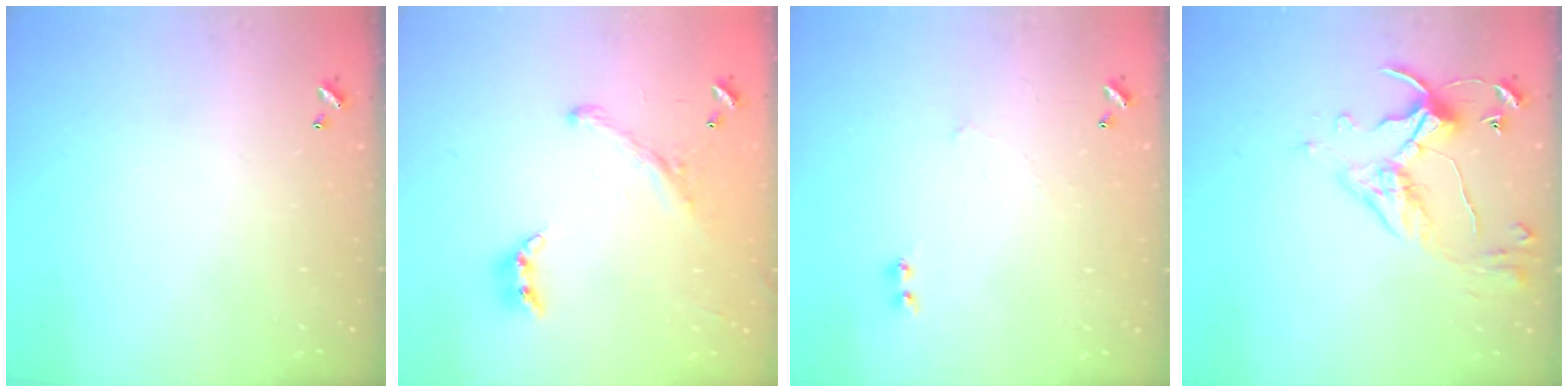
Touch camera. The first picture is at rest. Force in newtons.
{"total": 2.0, "press": 1.5, "slide": 1.2}
{"total": 2.9, "press": 2.9, "slide": 0.4}
{"total": 5.7, "press": 5.7, "slide": 0.7}